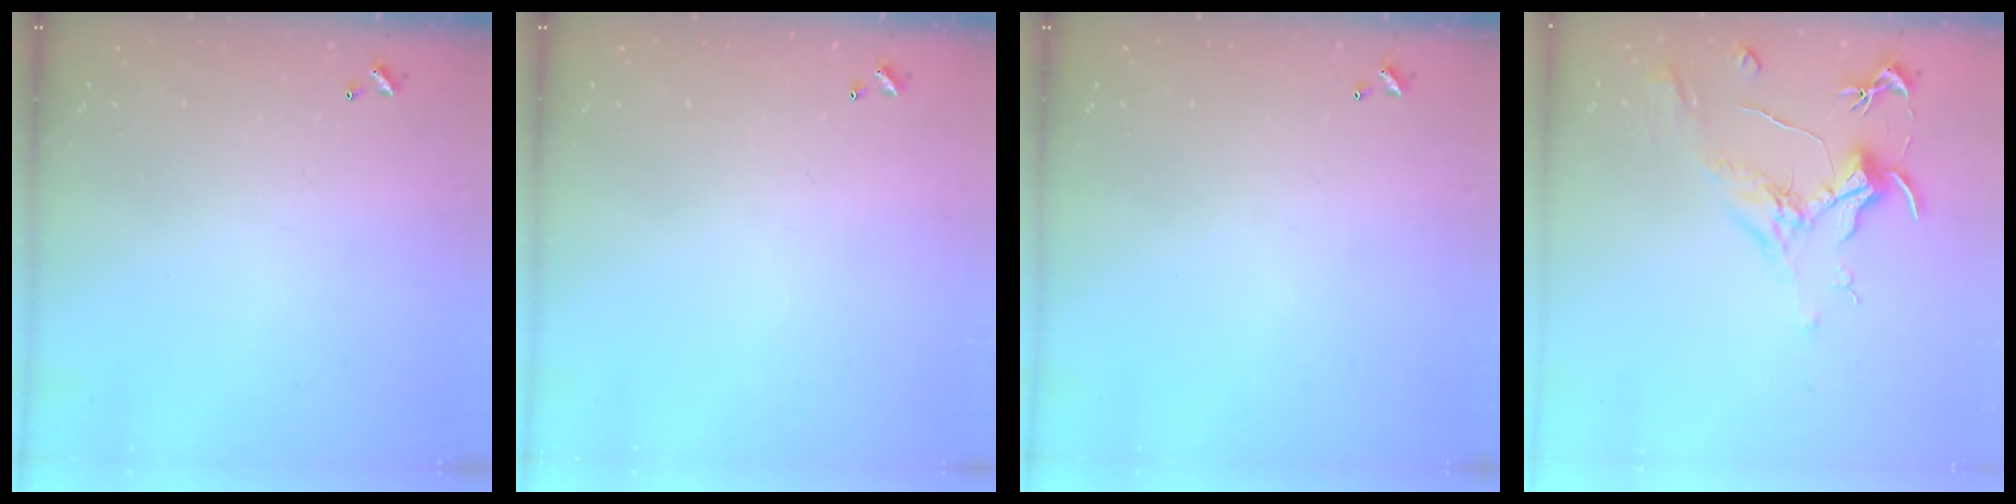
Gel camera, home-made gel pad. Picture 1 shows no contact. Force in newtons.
{"total": 0.0}
{"total": 0.0}
{"total": 2.0, "press": 1.7, "slide": 0.9}